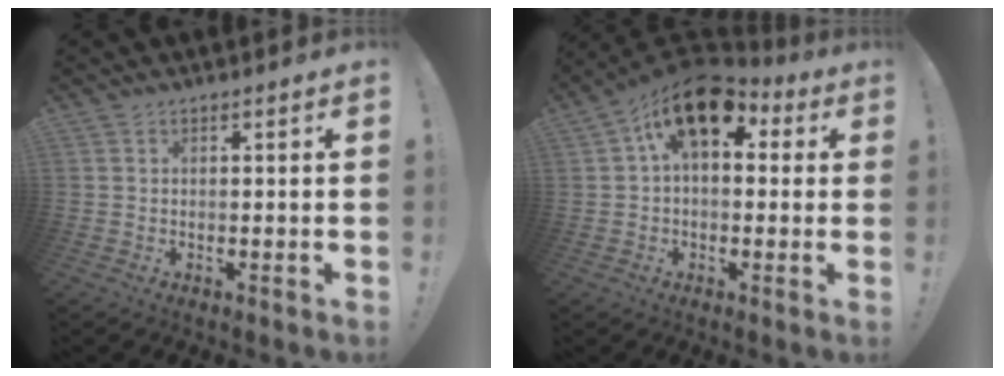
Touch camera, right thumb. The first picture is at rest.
{"total": 14.0, "force": [7.3, 7.3, 9.5], "torque": [-0.152, -0.034, 0.133]}